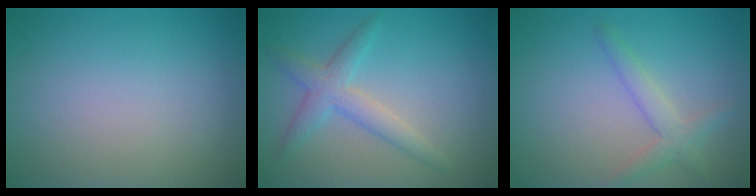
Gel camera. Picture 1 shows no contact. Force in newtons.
{"total": 3.0, "press": 3.0, "slide": 0.1}
{"total": 2.2, "press": 2.2, "slide": 0.1}